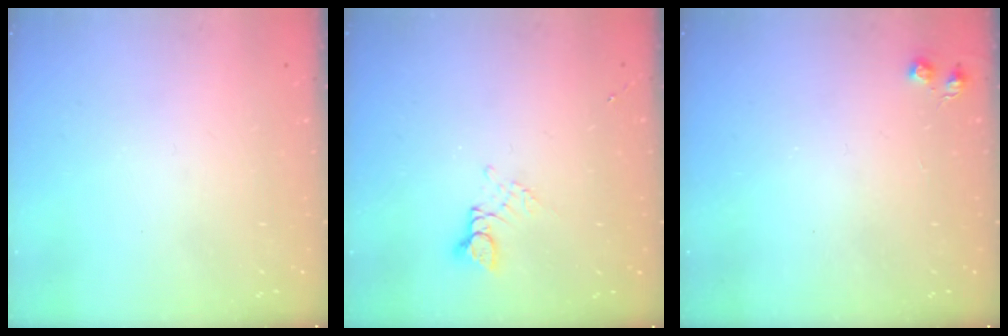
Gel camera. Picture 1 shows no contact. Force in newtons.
{"total": 2.8, "press": 2.8, "slide": 0.3}
{"total": 5.2, "press": 5.2, "slide": 0.6}